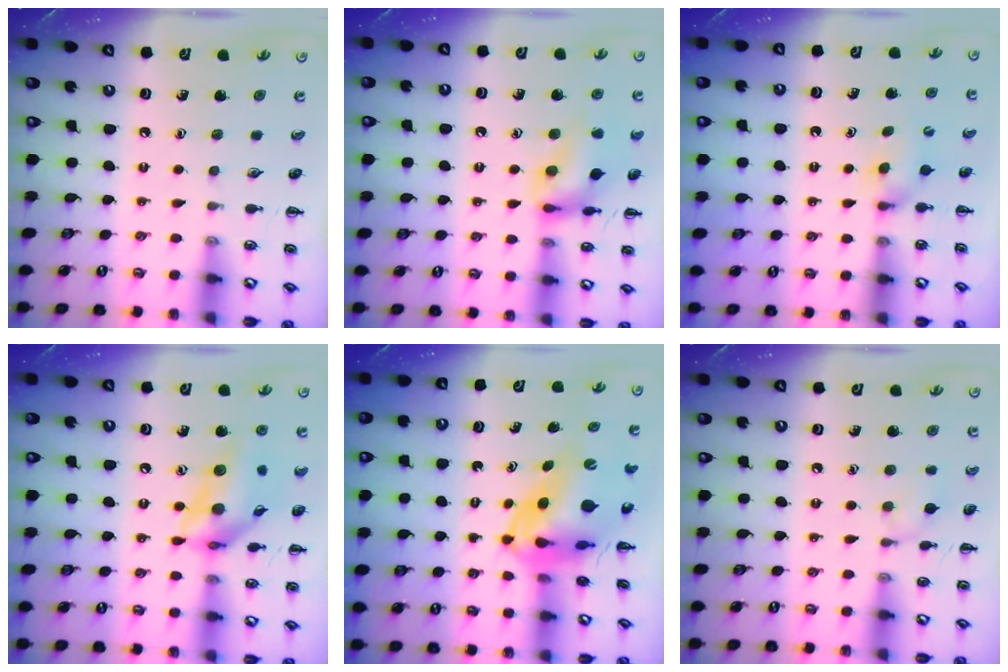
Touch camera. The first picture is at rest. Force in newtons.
{"total": 13.5, "press": 13.5, "slide": 1.1}
{"total": 4.9, "press": 4.7, "slide": 1.4}
{"total": 16.5, "press": 16.1, "slide": 3.4}
{"total": 9.1, "press": 8.8, "slide": 2.5}
{"total": 6.7, "press": 6.4, "slide": 2.0}